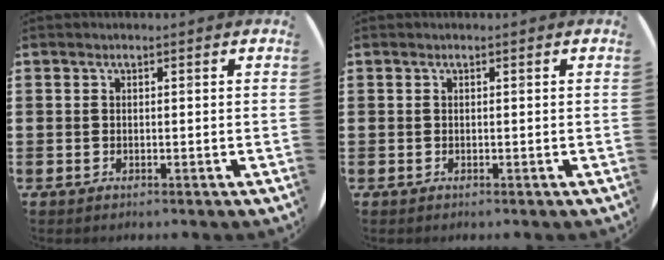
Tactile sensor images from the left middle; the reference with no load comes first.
{"total": 0.0}